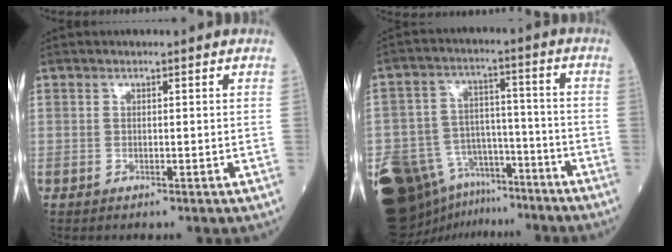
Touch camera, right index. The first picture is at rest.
{"total": 18.8, "force": [-13.7, 10.6, 7.4], "torque": [-0.160, 0.034, -0.212]}